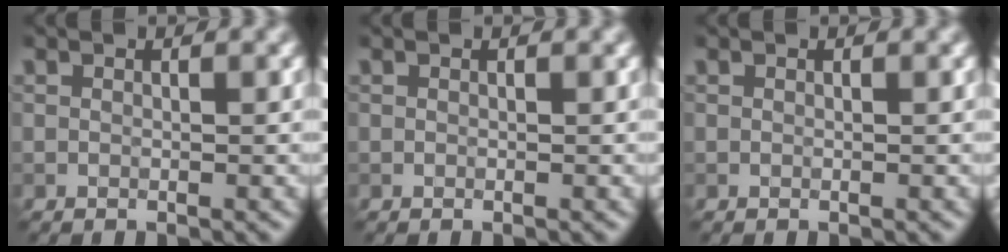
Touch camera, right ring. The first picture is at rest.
{"total": 0.0}
{"total": 0.0}